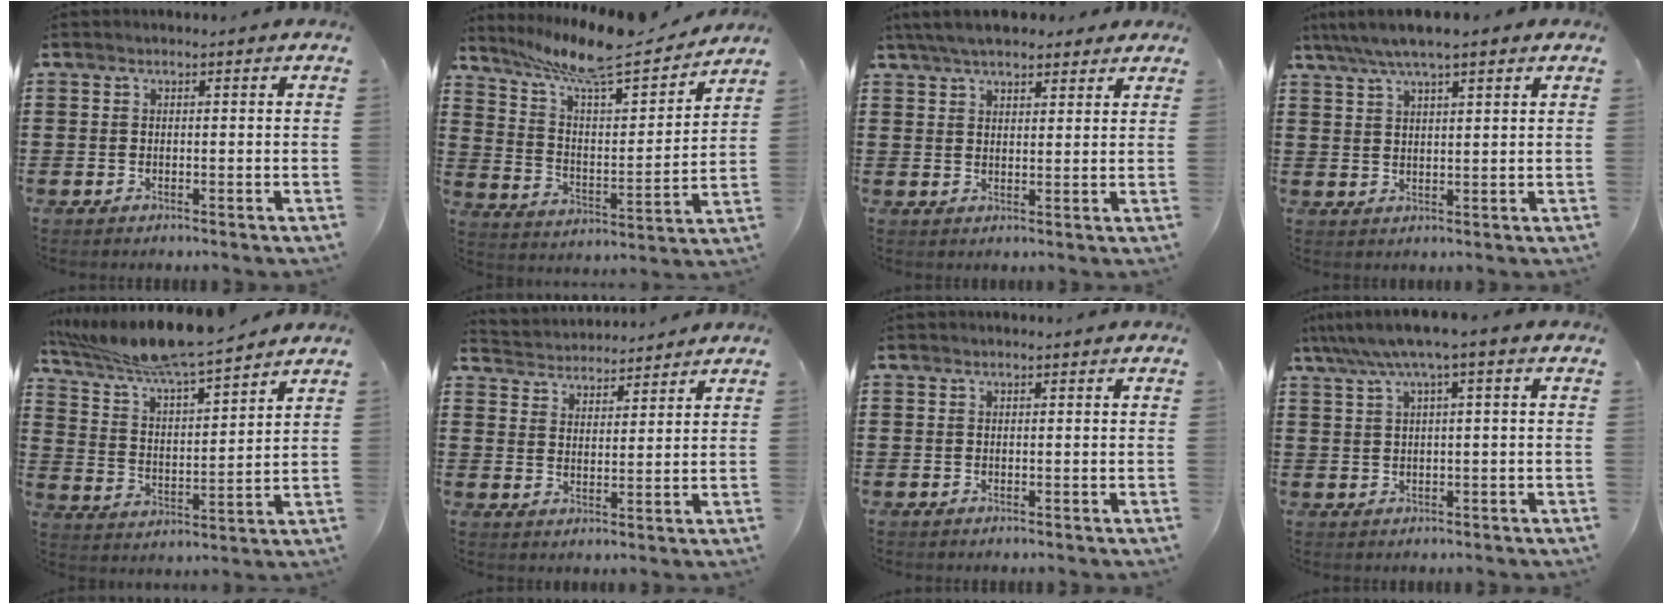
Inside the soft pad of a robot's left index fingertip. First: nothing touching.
{"total": 10.8, "force": [9.5, 1.0, 5.1], "torque": [-0.129, -0.062, 0.160]}
{"total": 5.8, "force": [5.1, 1.5, 2.2], "torque": [-0.058, -0.003, 0.096]}
{"total": 4.7, "force": [3.5, 0.7, 3.1], "torque": [-0.066, 0.000, 0.061]}
{"total": 8.5, "force": [7.9, -0.4, 3.2], "torque": [-0.096, -0.049, 0.134]}
{"total": 3.5, "force": [3.4, 0.5, -0.6], "torque": [-0.005, -0.017, 0.060]}
{"total": 0.0}
{"total": 3.9, "force": [1.3, 0.1, 3.7], "torque": [-0.074, -0.003, 0.018]}